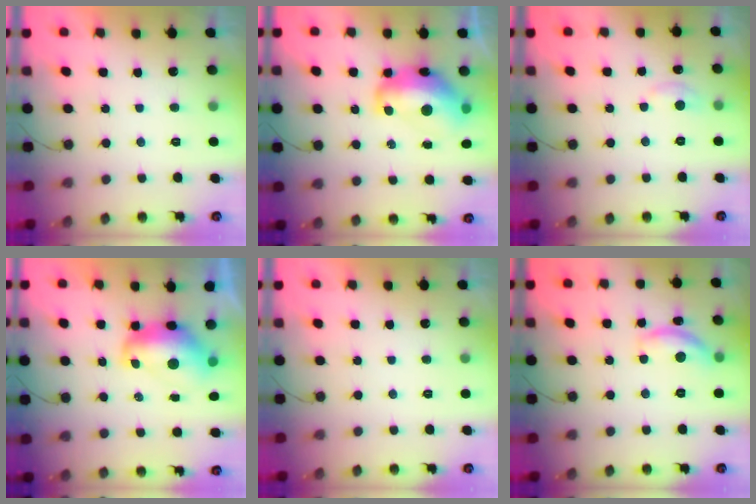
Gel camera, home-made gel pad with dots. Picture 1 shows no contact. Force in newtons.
{"total": 15.6, "press": 15.5, "slide": 1.5}
{"total": 4.8, "press": 4.8, "slide": 0.7}
{"total": 9.6, "press": 9.5, "slide": 0.9}
{"total": 0.0}
{"total": 10.5, "press": 10.5, "slide": 0.6}